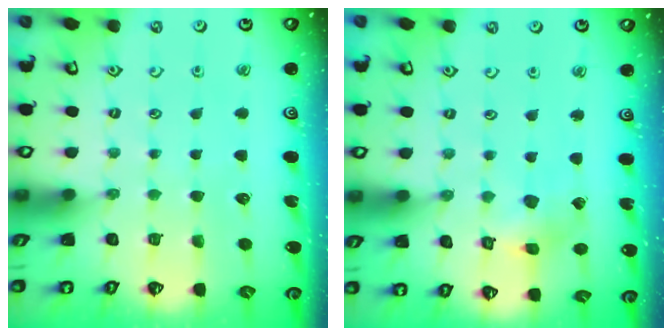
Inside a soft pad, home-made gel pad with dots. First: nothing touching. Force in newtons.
{"total": 4.0, "press": 3.9, "slide": 0.5}